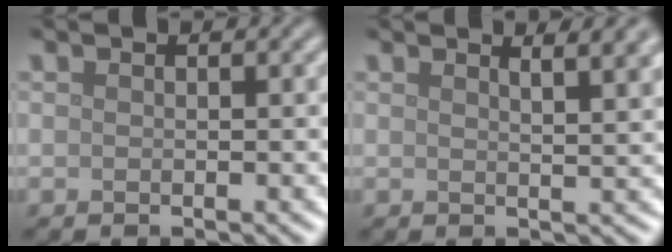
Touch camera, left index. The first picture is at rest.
{"total": 4.1, "force": [2.7, 1.4, 2.8], "torque": [-0.010, 0.016, 0.023]}